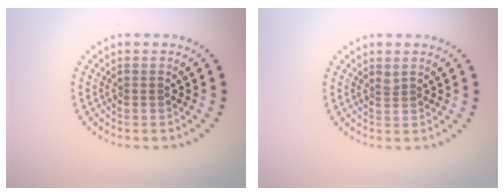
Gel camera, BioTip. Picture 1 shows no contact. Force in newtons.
{"total": 0.7, "press": 0.5, "slide": 0.5}